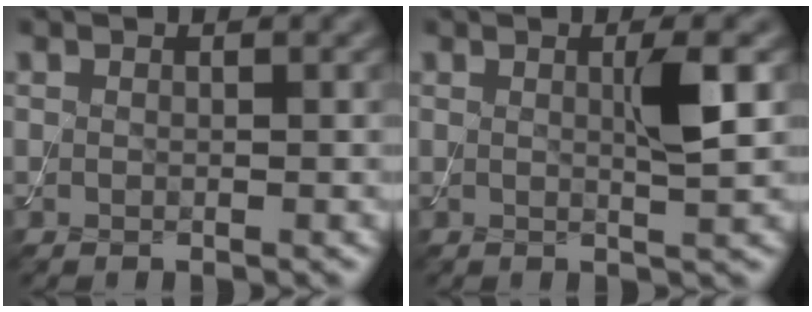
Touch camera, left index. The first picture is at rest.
{"total": 2.8, "force": [0.4, 0.3, 2.7], "torque": [-0.043, 0.000, 0.005]}